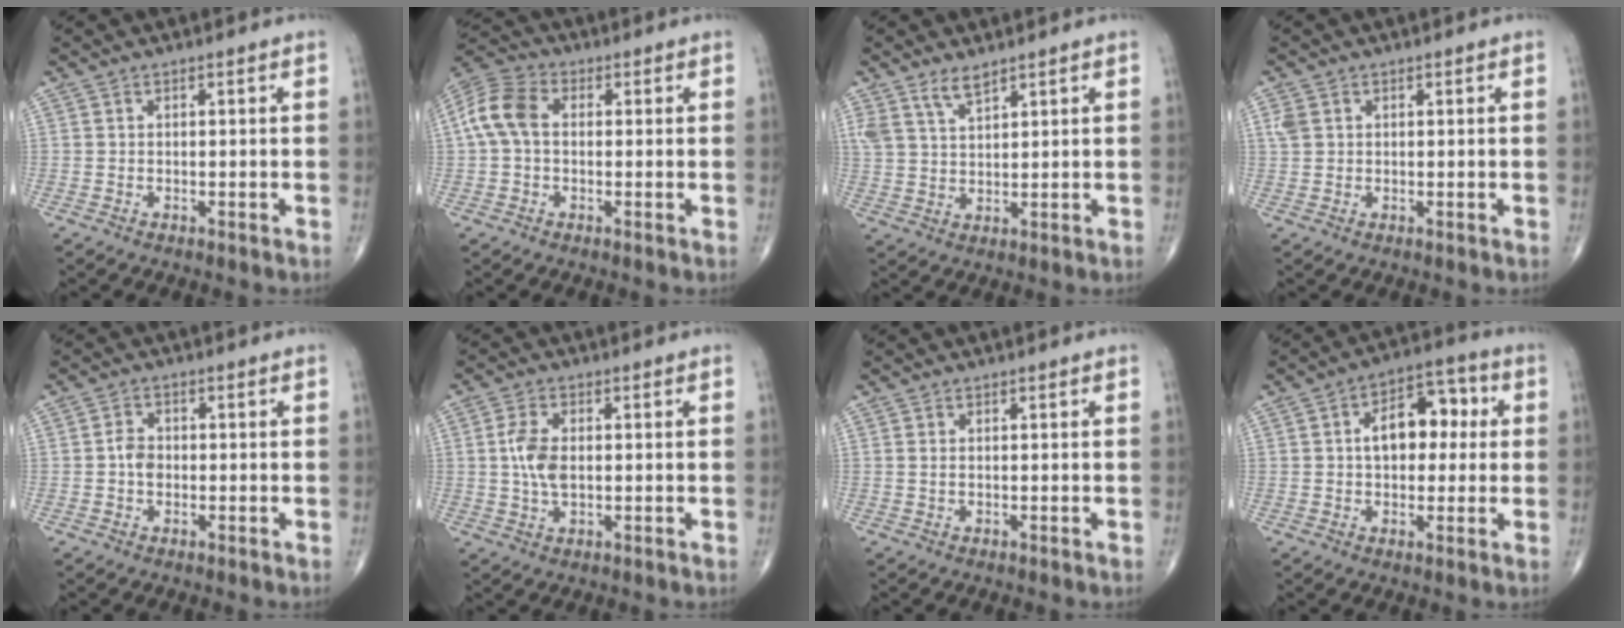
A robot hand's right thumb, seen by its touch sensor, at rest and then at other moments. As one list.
[{"total": 8.5, "force": [0.6, 5.9, 6.1], "torque": [-0.130, 0.027, 0.003]}, {"total": 4.3, "force": [3.3, 1.4, 2.4], "torque": [-0.043, -0.018, 0.070]}, {"total": 2.1, "force": [0.7, 1.6, 1.1], "torque": [-0.026, 0.005, 0.018]}, {"total": 2.9, "force": [-0.3, 2.2, 1.8], "torque": [-0.022, 0.009, -0.012]}, {"total": 5.8, "force": [0.4, 3.2, 4.9], "torque": [-0.103, 0.001, 0.006]}, {"total": 0.5, "force": [0.1, 0.2, 0.4], "torque": [-0.011, 0.001, 0.004]}, {"total": 11.3, "force": [1.5, 7.0, 8.8], "torque": [-0.103, 0.029, 0.016]}]